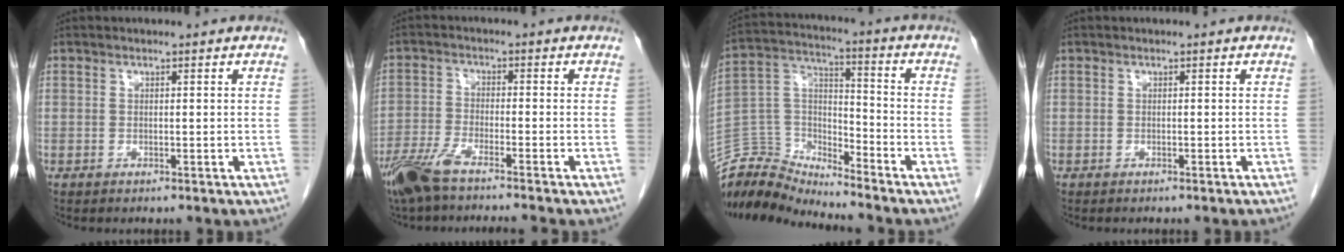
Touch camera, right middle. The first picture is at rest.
{"total": 7.7, "force": [-6.3, 0.2, 4.5], "torque": [-0.084, -0.023, -0.117]}
{"total": 10.0, "force": [-9.9, 1.0, -0.8], "torque": [0.018, 0.057, -0.197]}
{"total": 0.9, "force": [-0.7, -0.1, 0.4], "torque": [0.004, 0.004, -0.009]}